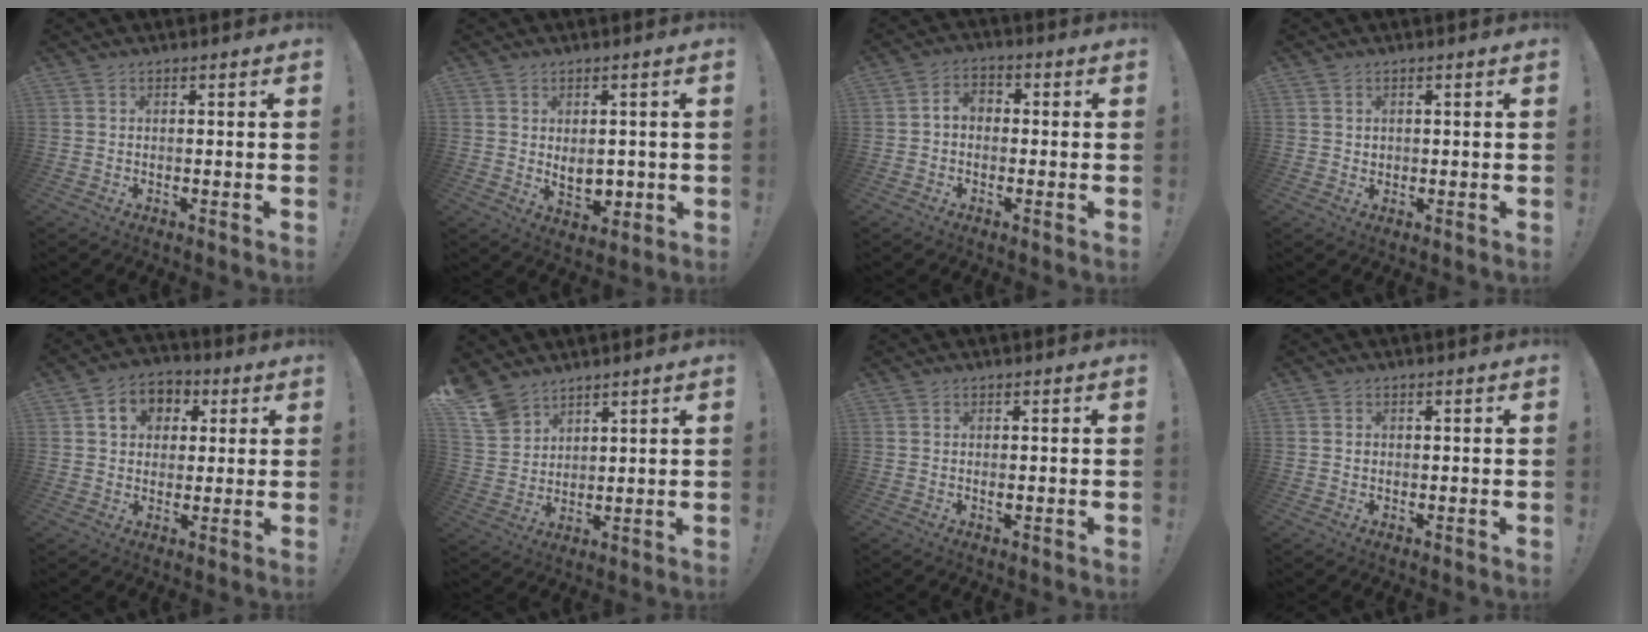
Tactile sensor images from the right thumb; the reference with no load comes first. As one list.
[{"total": 6.1, "force": [0.6, 4.3, 4.4], "torque": [-0.050, -0.001, 0.014]}, {"total": 4.3, "force": [-0.9, 3.0, 2.9], "torque": [-0.060, 0.011, -0.018]}, {"total": 1.2, "force": [0.6, 1.0, 0.3], "torque": [0.003, -0.003, 0.009]}, {"total": 8.8, "force": [2.5, 7.5, 3.9], "torque": [-0.053, 0.000, 0.049]}, {"total": 8.0, "force": [6.4, 4.4, 2.0], "torque": [-0.049, -0.047, 0.129]}, {"total": 0.6, "force": [-0.1, 0.1, 0.6], "torque": [-0.003, -0.004, -0.003]}, {"total": 0.8, "force": [-0.1, 0.8, 0.0], "torque": [0.006, 0.000, -0.004]}]